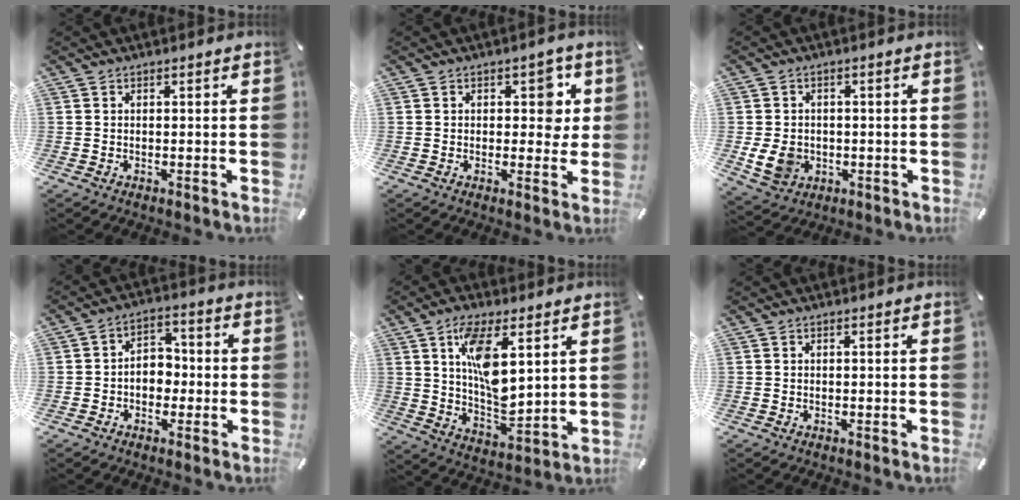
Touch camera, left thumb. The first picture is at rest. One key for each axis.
{"total": 6.9, "fx": 1.8, "fy": 4.5, "fz": 5.0, "tx": -0.040, "ty": -0.008, "tz": 0.019}
{"total": 6.8, "fx": -1.0, "fy": 5.8, "fz": 3.4, "tx": -0.072, "ty": 0.001, "tz": -0.019}
{"total": 5.8, "fx": -1.6, "fy": 4.7, "fz": 2.9, "tx": -0.048, "ty": 0.017, "tz": -0.030}
{"total": 12.9, "fx": 5.4, "fy": 5.8, "fz": 10.1, "tx": -0.192, "ty": -0.023, "tz": 0.090}
{"total": 0.0}